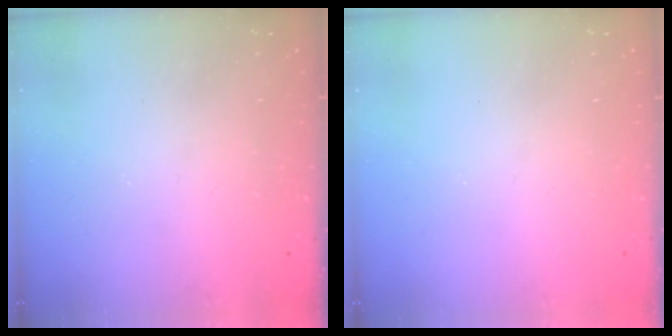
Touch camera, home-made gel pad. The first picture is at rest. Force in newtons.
{"total": 0.0}